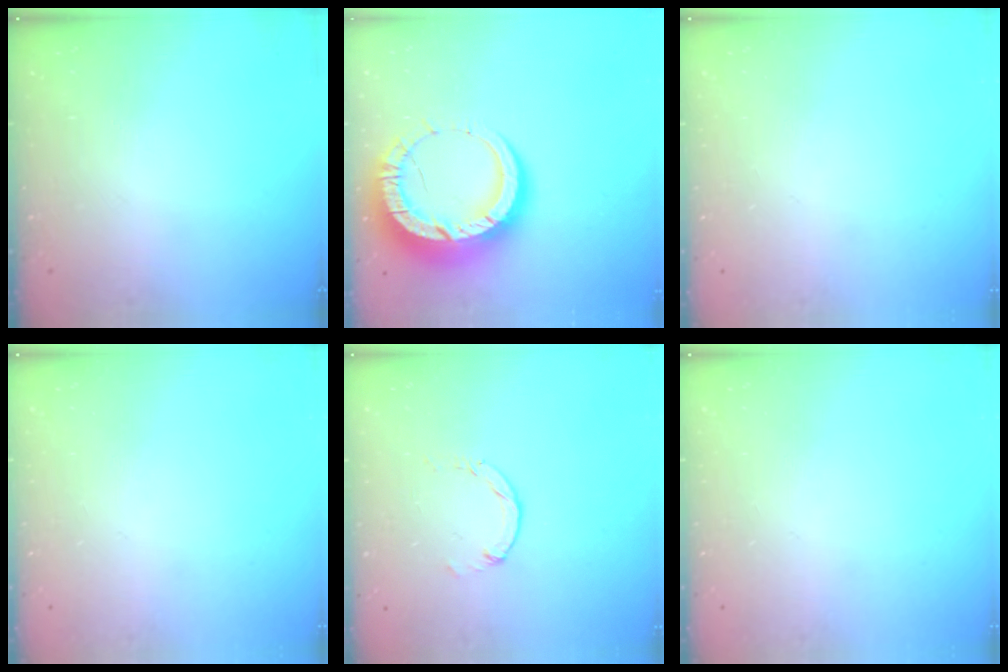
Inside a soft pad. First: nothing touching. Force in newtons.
{"total": 16.0, "press": 15.9, "slide": 1.7}
{"total": 0.0}
{"total": 0.0}
{"total": 1.1, "press": 1.1, "slide": 0.2}
{"total": 0.0}